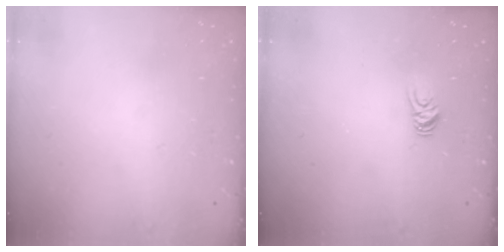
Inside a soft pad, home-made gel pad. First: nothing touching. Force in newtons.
{"total": 4.8, "press": 4.8, "slide": 0.4}